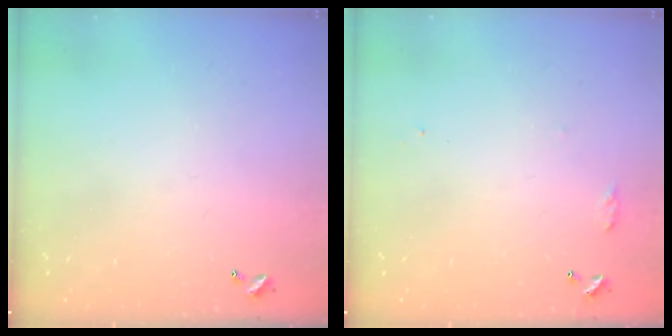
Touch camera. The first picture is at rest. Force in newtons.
{"total": 6.3, "press": 6.3, "slide": 0.8}